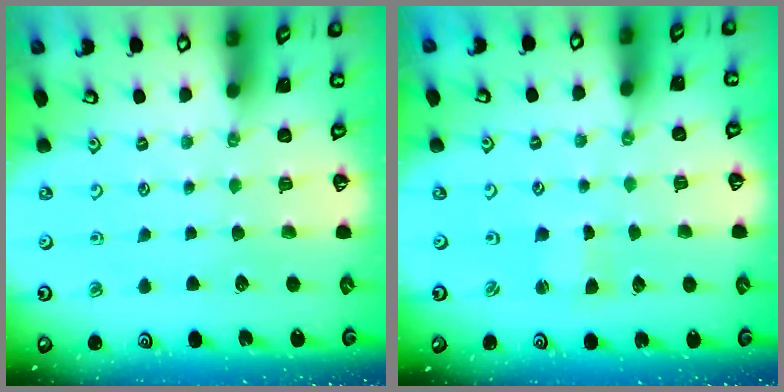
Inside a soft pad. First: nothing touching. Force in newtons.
{"total": 0.9, "press": 0.9, "slide": 0.1}